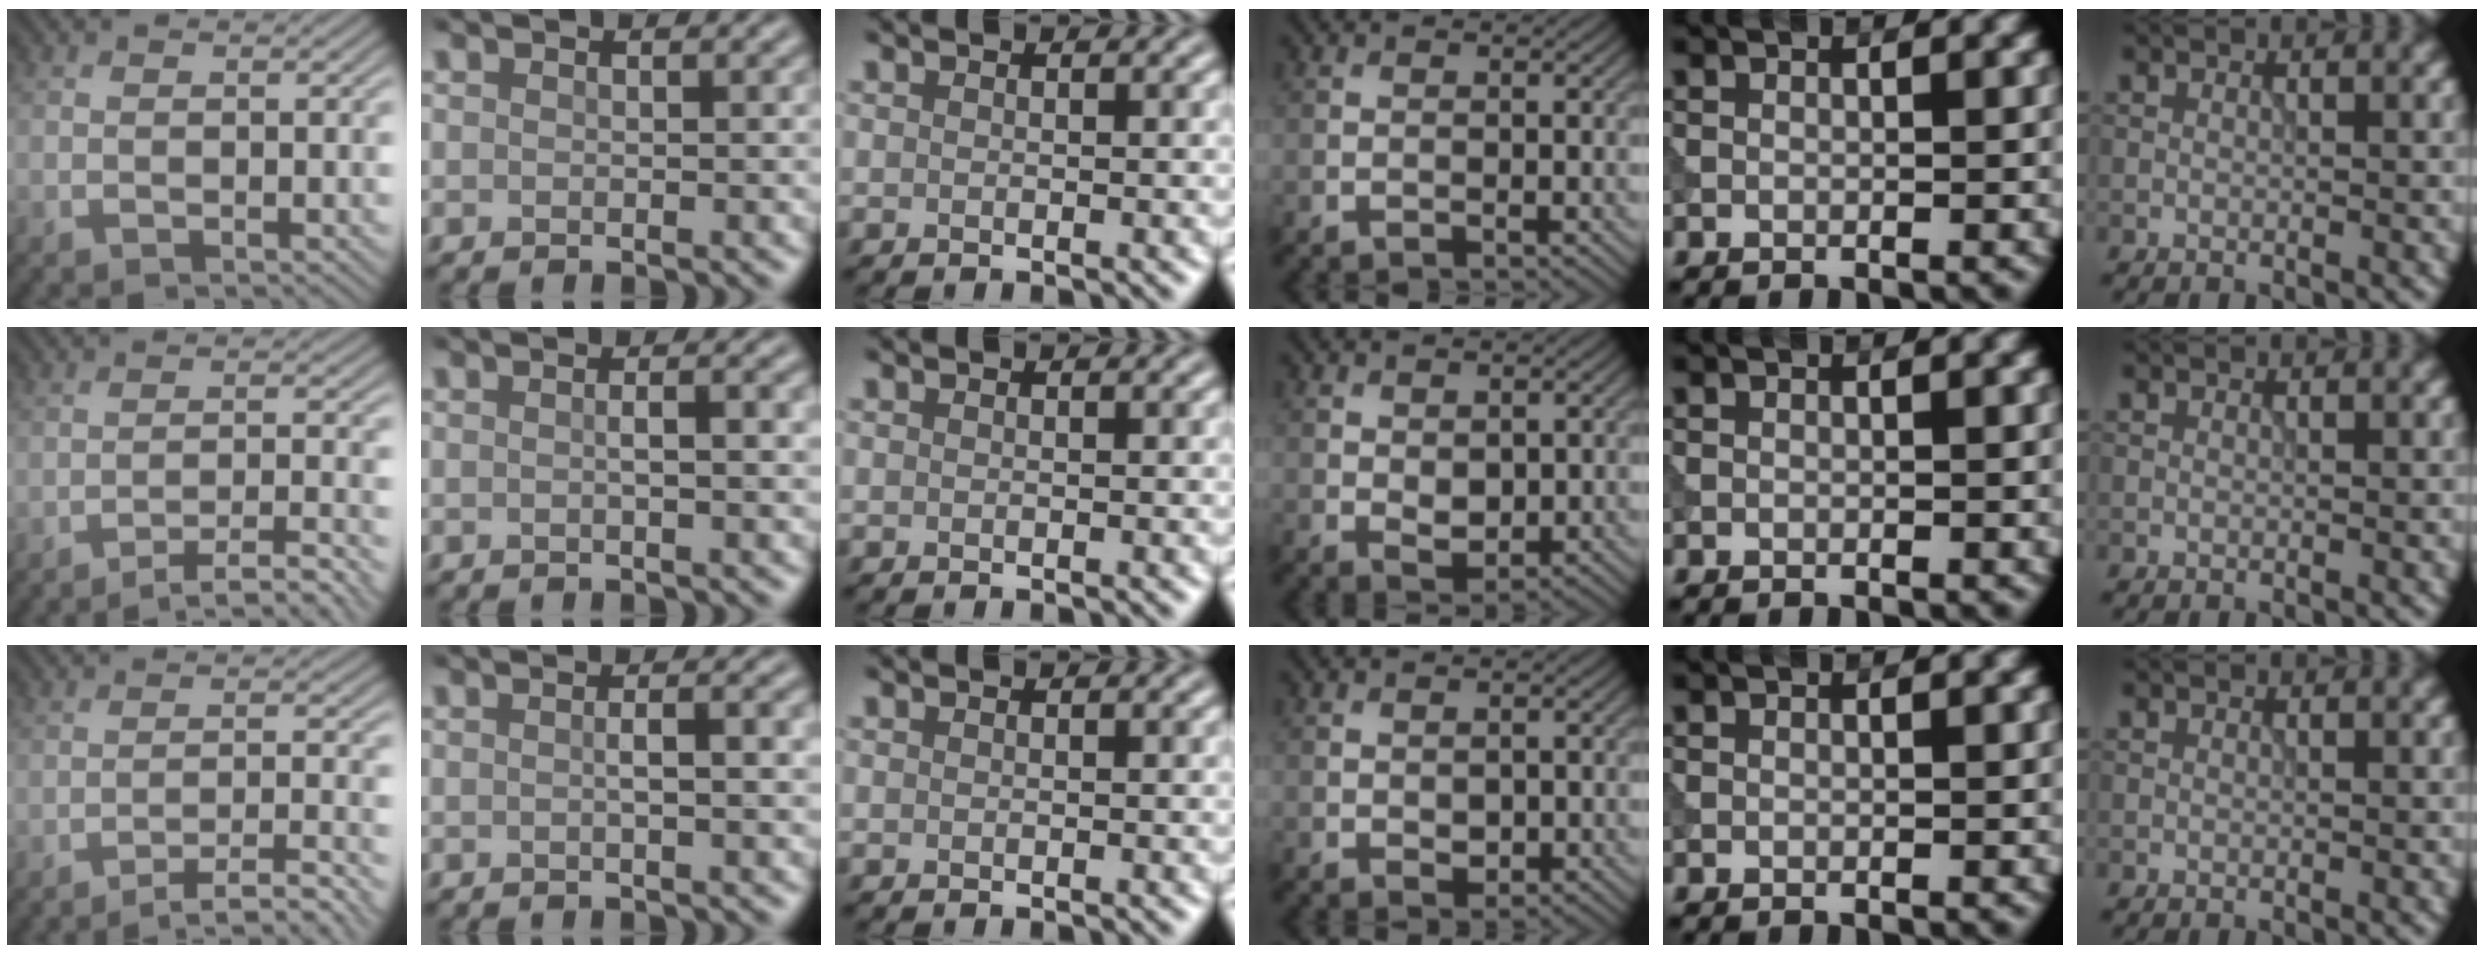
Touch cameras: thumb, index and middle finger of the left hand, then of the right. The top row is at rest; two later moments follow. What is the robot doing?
{"motion": "extract", "object": "tissue"}